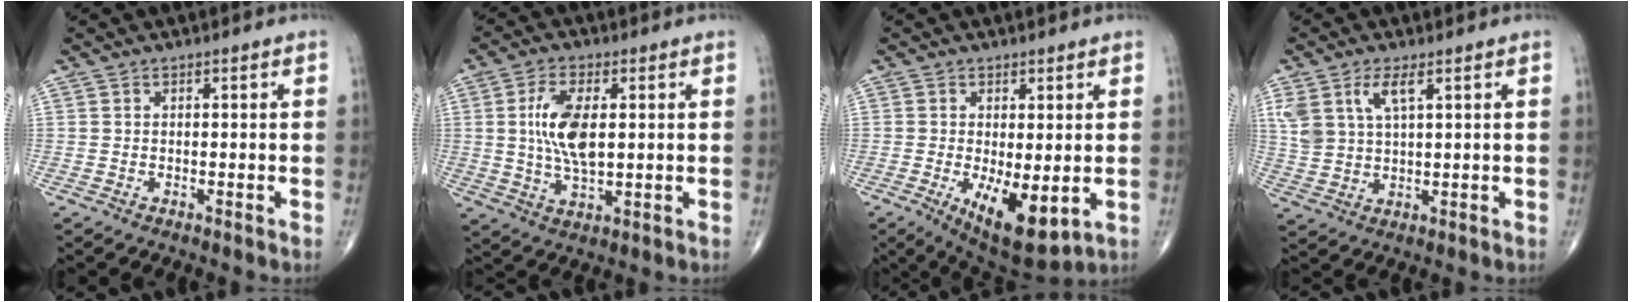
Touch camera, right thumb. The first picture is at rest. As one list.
[{"total": 9.7, "force": [1.3, 4.4, 8.6], "torque": [-0.171, -0.008, 0.027]}, {"total": 10.2, "force": [-2.2, 4.1, 9.0], "torque": [-0.136, -0.025, -0.020]}, {"total": 6.7, "force": [3.3, 2.8, 5.1], "torque": [-0.113, -0.008, 0.073]}]